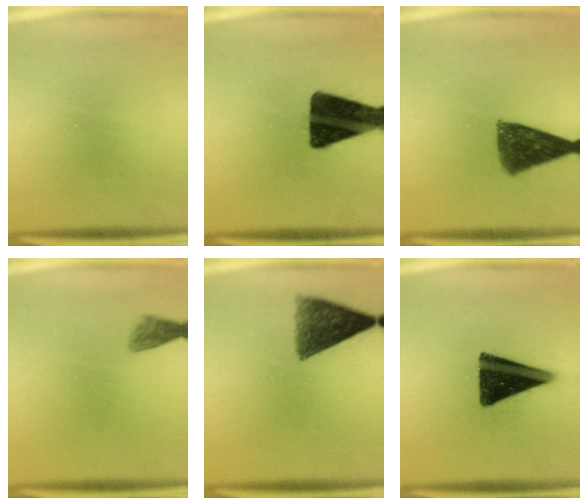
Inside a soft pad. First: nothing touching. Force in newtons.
{"total": 17.1}
{"total": 10.3}
{"total": 1.9}
{"total": 9.0}
{"total": 15.9}